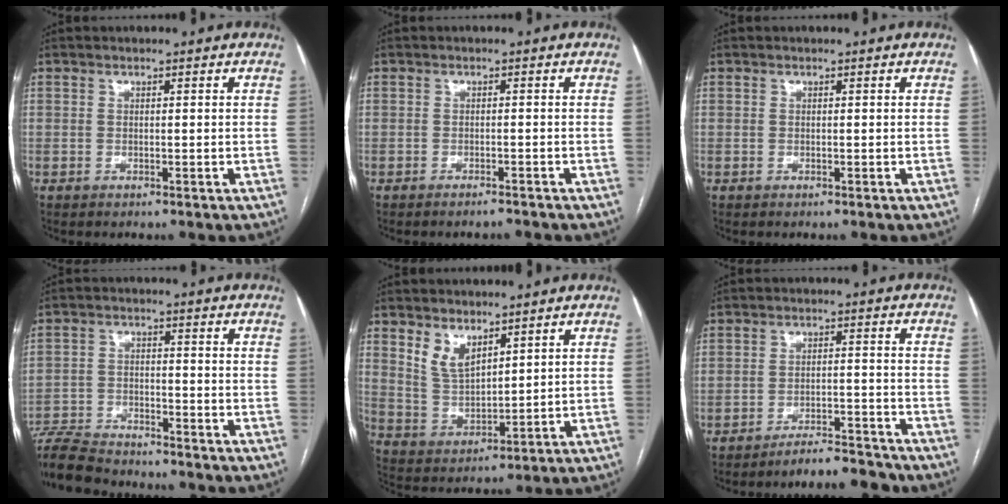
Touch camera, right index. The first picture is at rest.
{"total": 1.5, "force": [-1.5, 0.0, 0.4], "torque": [-0.006, -0.003, -0.018]}
{"total": 0.0}
{"total": 10.8, "force": [-10.2, 1.7, 3.3], "torque": [-0.062, -0.008, -0.174]}
{"total": 5.9, "force": [4.0, 2.8, 3.2], "torque": [-0.068, -0.005, 0.091]}
{"total": 6.1, "force": [-6.0, 0.5, 1.1], "torque": [-0.008, 0.002, -0.097]}